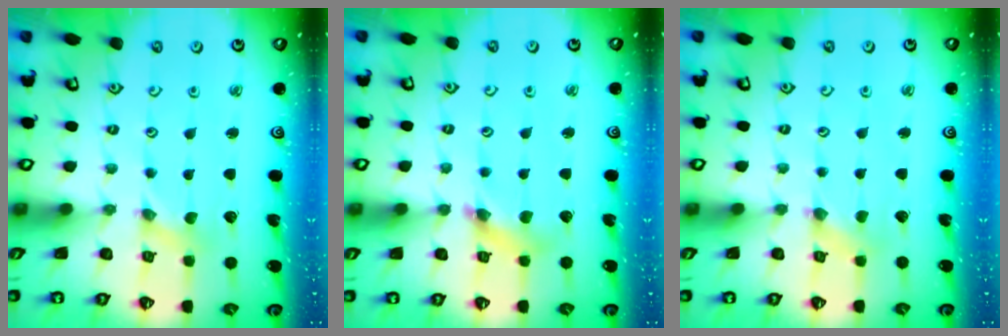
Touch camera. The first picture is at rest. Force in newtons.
{"total": 7.1, "press": 7.0, "slide": 0.8}
{"total": 0.0}